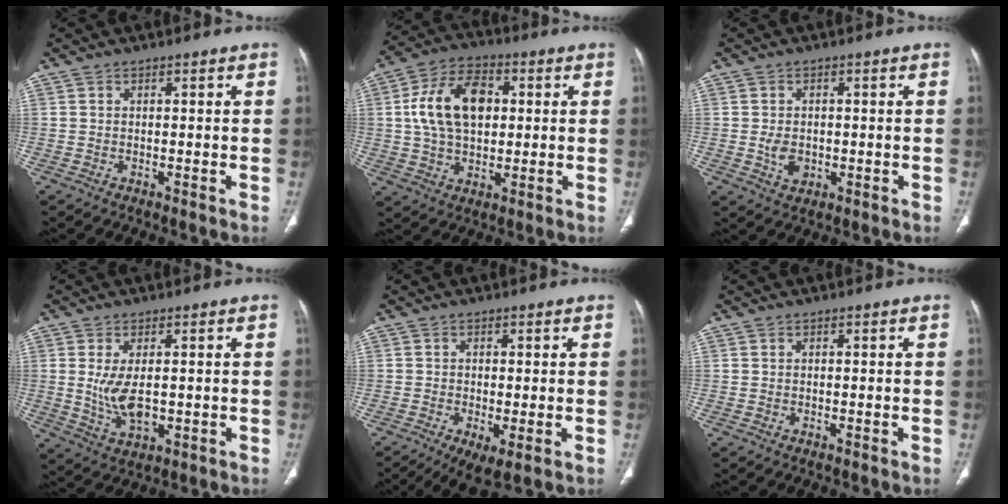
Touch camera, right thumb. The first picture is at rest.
{"total": 14.6, "force": [2.3, 9.4, 10.9], "torque": [-0.178, 0.011, 0.036]}
{"total": 0.6, "force": [-0.3, 0.3, 0.5], "torque": [-0.008, -0.002, -0.006]}
{"total": 6.8, "force": [0.2, 3.3, 5.9], "torque": [-0.119, -0.012, 0.016]}
{"total": 6.9, "force": [-2.7, 2.6, 5.8], "torque": [-0.109, -0.015, -0.044]}
{"total": 0.0}